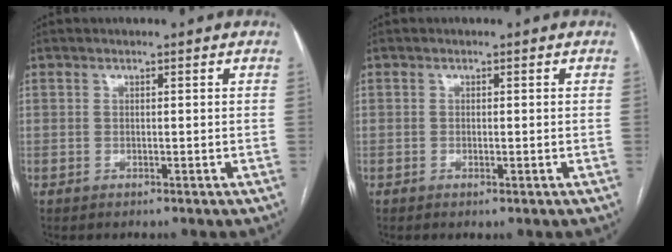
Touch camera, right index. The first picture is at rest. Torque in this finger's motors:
{"motor_torque": [0.20, 0.04, 0.00, 0.00]}